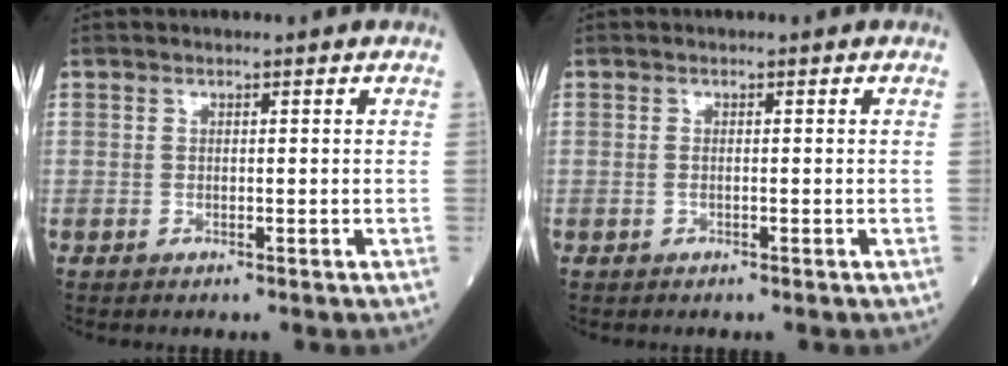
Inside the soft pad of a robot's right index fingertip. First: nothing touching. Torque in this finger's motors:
{"motor_torque": [-0.25, 0.00, -0.04, -0.01]}